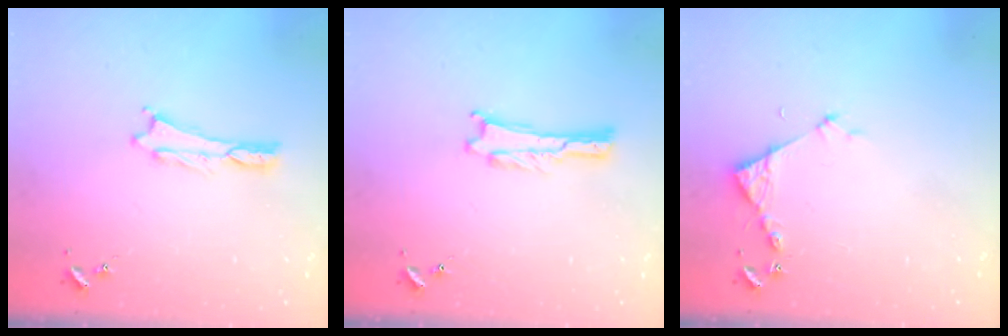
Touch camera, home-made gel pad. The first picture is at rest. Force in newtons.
{"total": 0.0}
{"total": 3.5, "press": 3.5, "slide": 0.3}